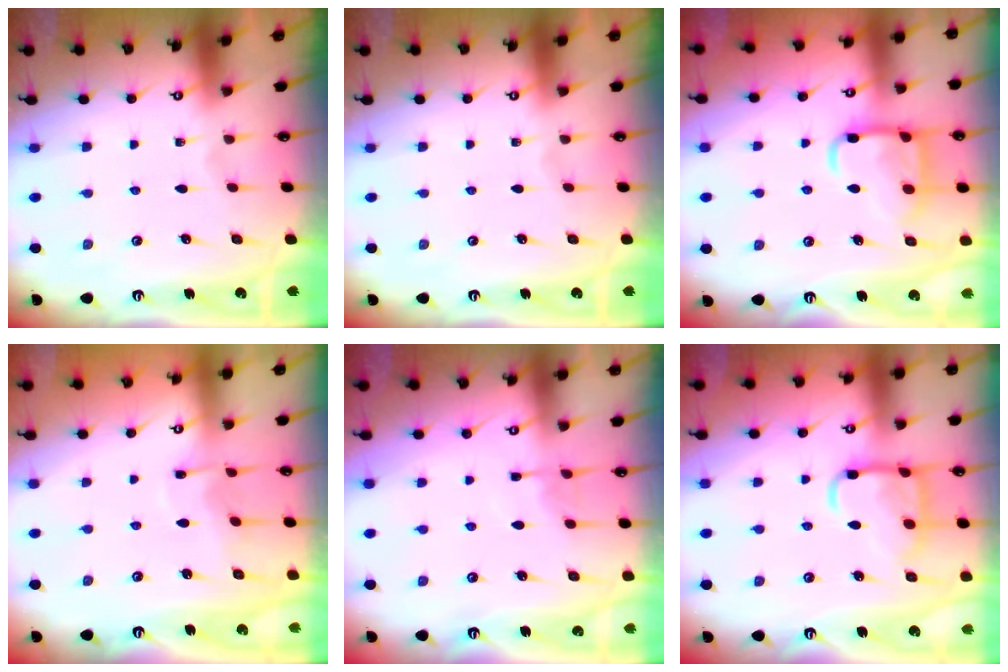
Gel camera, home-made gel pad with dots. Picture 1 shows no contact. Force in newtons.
{"total": 0.0}
{"total": 14.1, "press": 14.1, "slide": 1.5}
{"total": 4.3, "press": 4.3, "slide": 0.5}
{"total": 3.6, "press": 3.6, "slide": 0.6}
{"total": 12.7, "press": 12.7, "slide": 1.1}